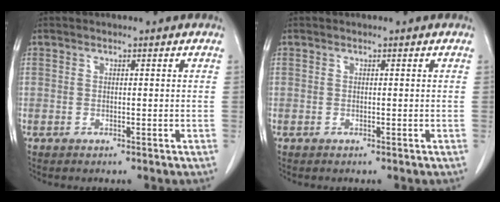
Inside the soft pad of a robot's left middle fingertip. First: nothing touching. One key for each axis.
{"total": 0.0}